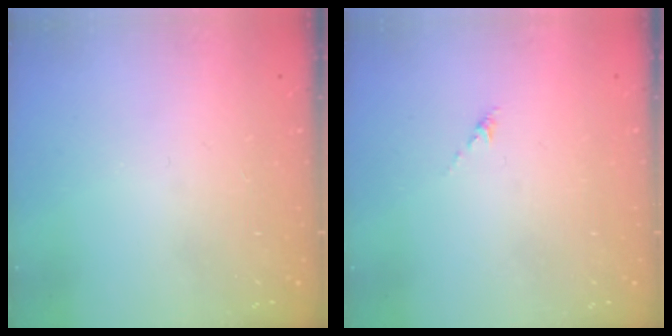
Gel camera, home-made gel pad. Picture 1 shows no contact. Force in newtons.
{"total": 0.0}